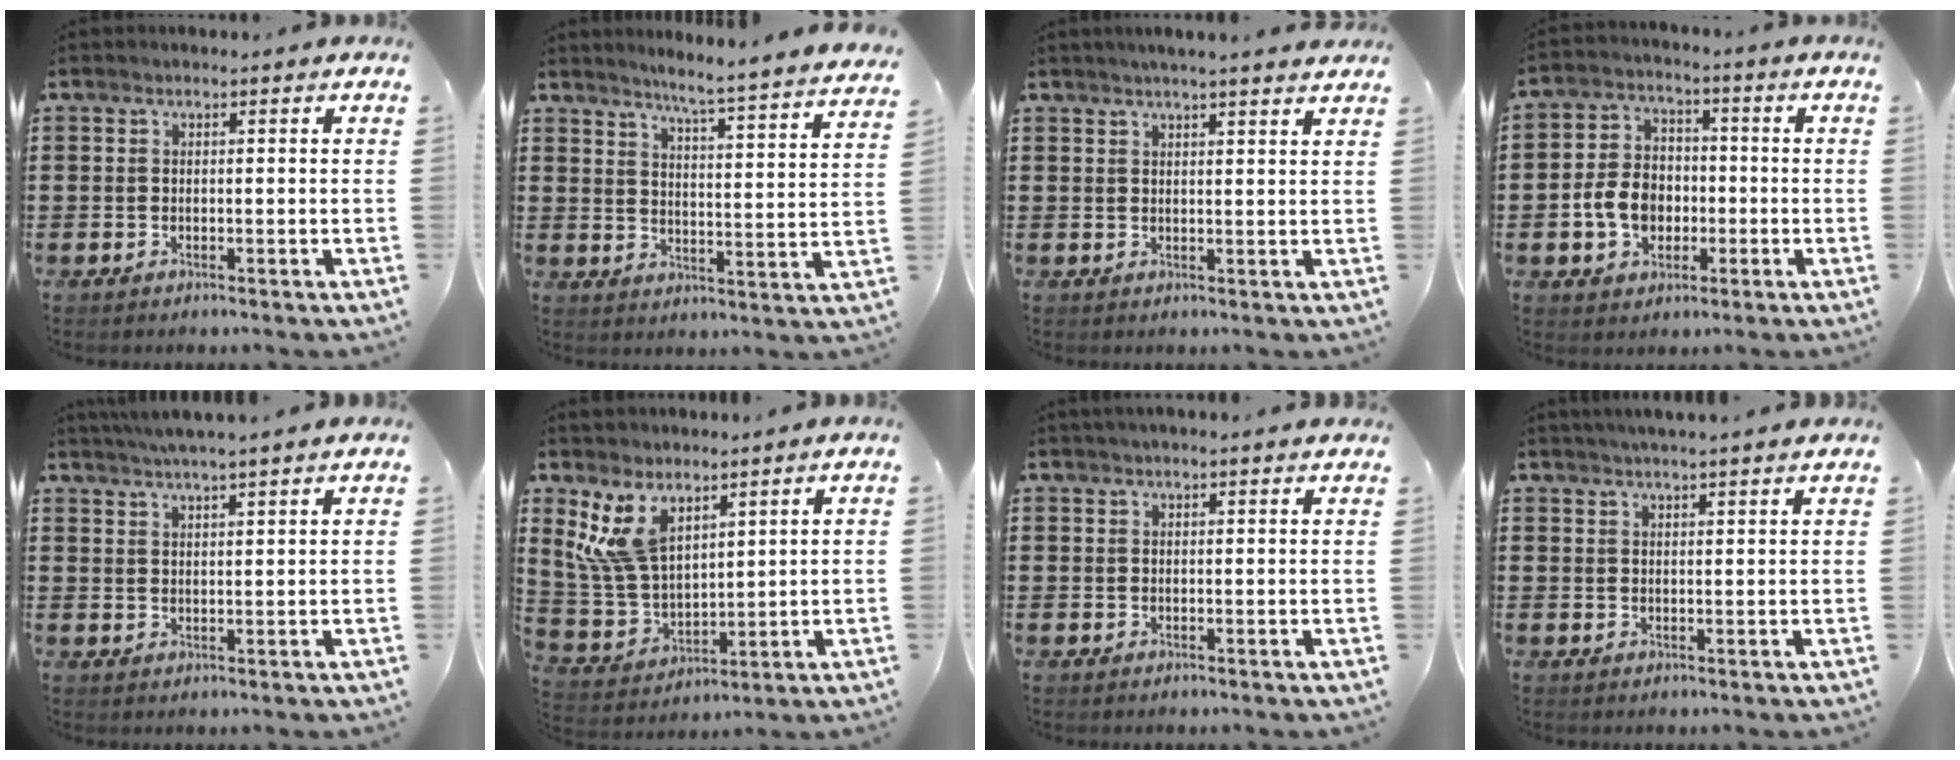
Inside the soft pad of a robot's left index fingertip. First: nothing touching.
{"total": 4.9, "force": [4.4, -1.5, 1.4], "torque": [-0.039, -0.048, 0.067]}
{"total": 2.5, "force": [2.3, -0.4, 0.8], "torque": [-0.021, -0.003, 0.043]}
{"total": 7.1, "force": [-1.7, 5.6, 4.1], "torque": [-0.094, 0.006, -0.037]}
{"total": 3.1, "force": [2.9, -0.8, 0.6], "torque": [-0.020, -0.010, 0.053]}
{"total": 9.3, "force": [5.4, 5.0, 5.6], "torque": [-0.152, -0.016, 0.100]}
{"total": 1.5, "force": [1.3, -0.1, 0.6], "torque": [-0.013, 0.001, 0.026]}
{"total": 2.4, "force": [2.3, -0.4, 0.5], "torque": [-0.015, -0.004, 0.042]}